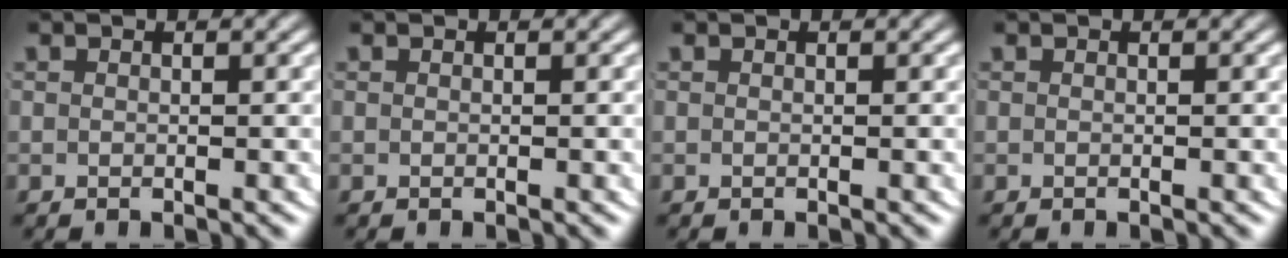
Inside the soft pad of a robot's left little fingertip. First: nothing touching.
{"total": 0.0}
{"total": 0.0}
{"total": 0.0}